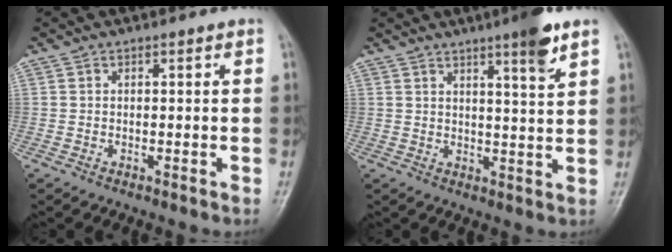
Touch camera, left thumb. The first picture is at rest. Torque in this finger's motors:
{"motor_torque": [1.80, 1.09, 0.98, -0.59, 0.03]}